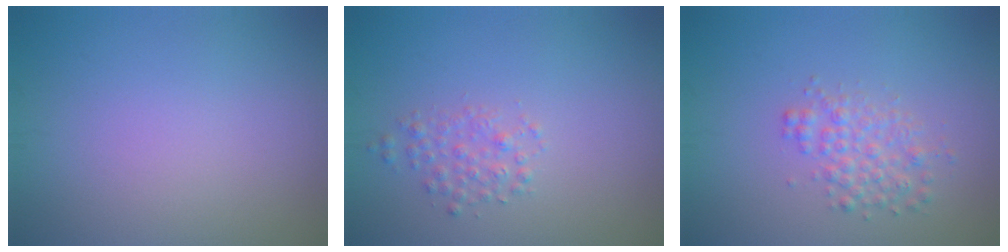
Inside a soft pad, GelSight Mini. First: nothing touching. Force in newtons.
{"total": 1.6, "press": 1.6, "slide": 0.0}
{"total": 2.5, "press": 2.5, "slide": 0.1}